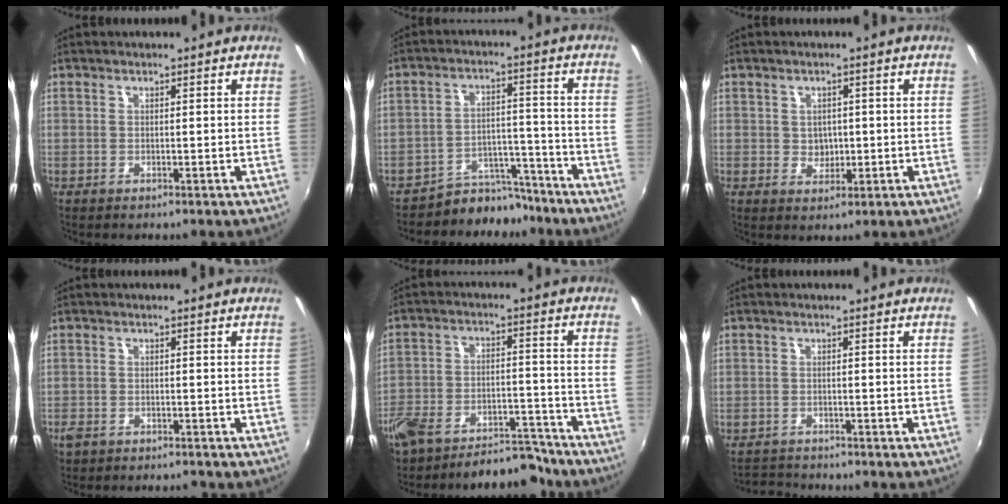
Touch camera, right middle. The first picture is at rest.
{"total": 8.3, "force": [-7.5, 3.6, 0.1], "torque": [-0.002, 0.039, -0.111]}
{"total": 3.2, "force": [-0.1, 3.0, 1.3], "torque": [-0.018, 0.003, 0.000]}
{"total": 3.5, "force": [-2.8, 1.7, 1.3], "torque": [-0.039, -0.008, -0.048]}
{"total": 13.8, "force": [-12.0, 5.0, 4.6], "torque": [-0.103, 0.017, -0.173]}
{"total": 3.2, "force": [-3.0, 0.9, -0.3], "torque": [-0.007, 0.005, -0.059]}